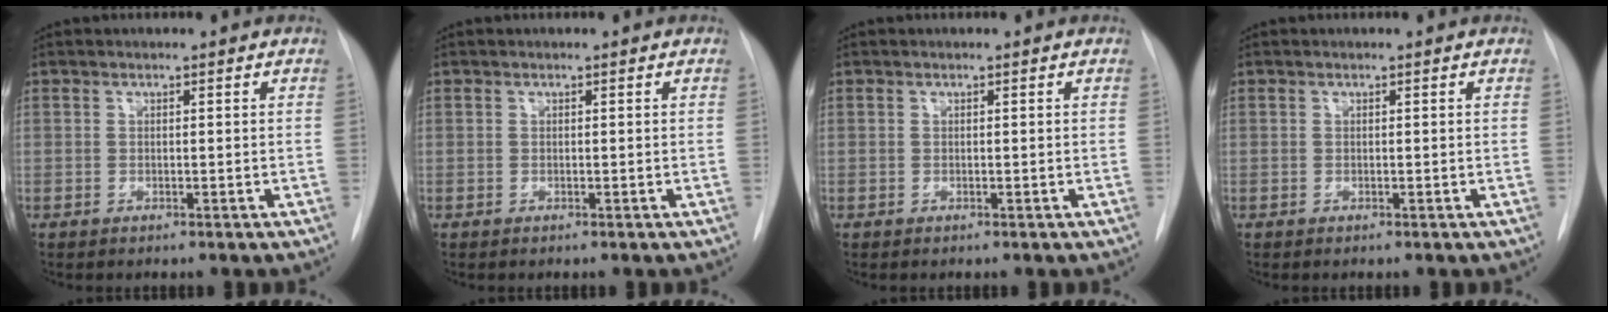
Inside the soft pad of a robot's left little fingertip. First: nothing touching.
{"total": 0.0}
{"total": 0.0}
{"total": 0.0}